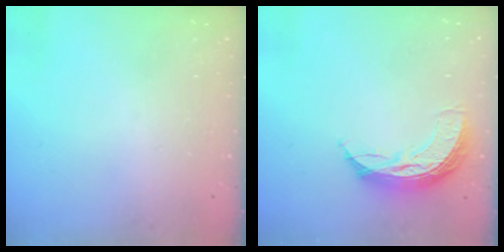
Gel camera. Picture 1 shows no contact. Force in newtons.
{"total": 9.9, "press": 9.9, "slide": 0.6}